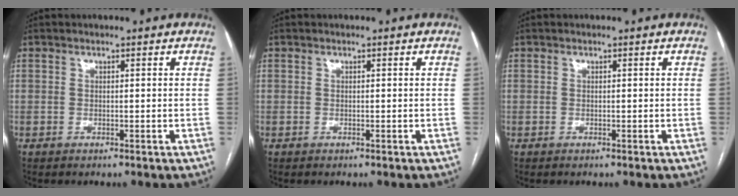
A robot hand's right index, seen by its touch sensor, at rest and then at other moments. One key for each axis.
{"total": 0.0}
{"total": 0.0}